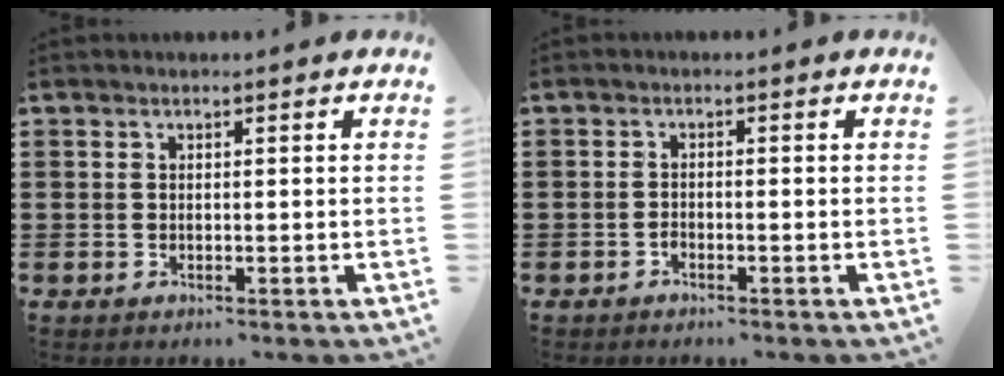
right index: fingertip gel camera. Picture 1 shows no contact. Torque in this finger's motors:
{"motor_torque": [0.53, 0.02, 0.01, 0.01]}